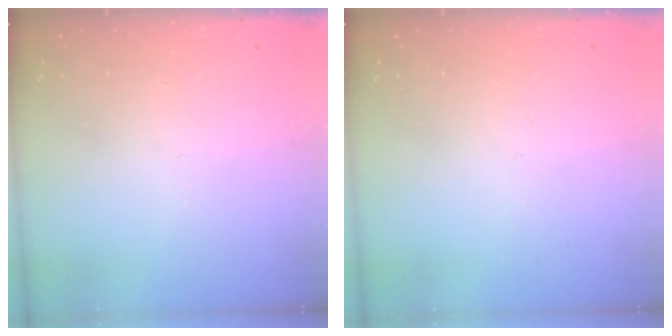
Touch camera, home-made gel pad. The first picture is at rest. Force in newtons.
{"total": 0.0}